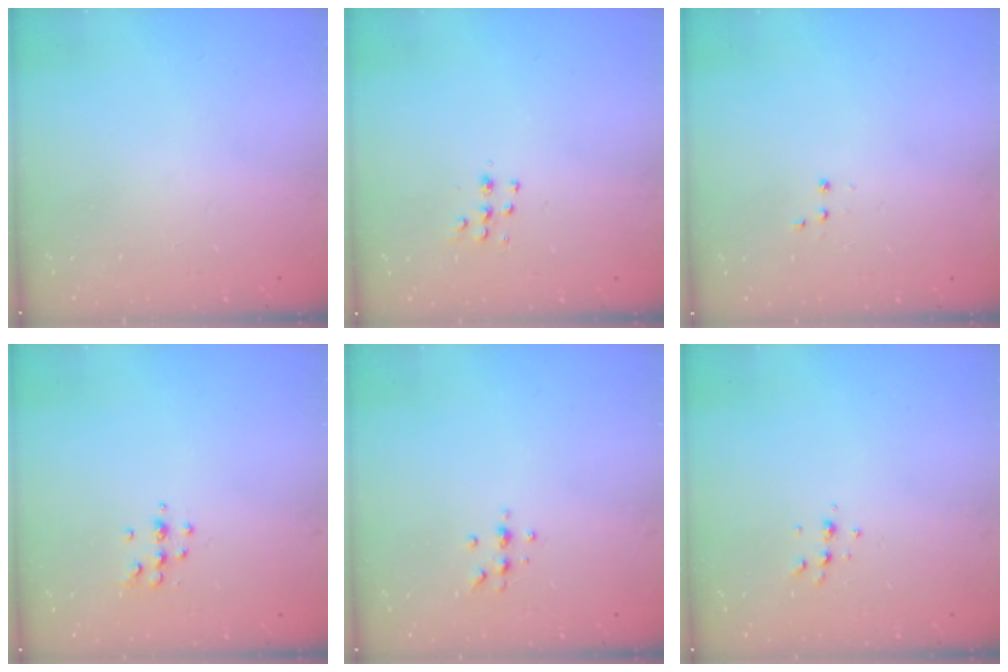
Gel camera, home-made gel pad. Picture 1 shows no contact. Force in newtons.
{"total": 5.2, "press": 5.1, "slide": 1.0}
{"total": 3.0, "press": 2.9, "slide": 0.7}
{"total": 5.0, "press": 4.8, "slide": 1.4}
{"total": 4.0, "press": 3.8, "slide": 1.2}
{"total": 4.7, "press": 4.6, "slide": 0.9}